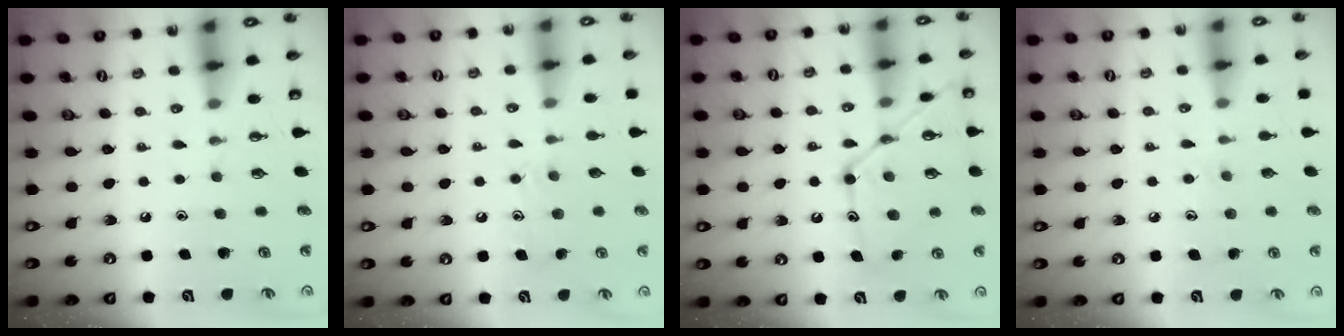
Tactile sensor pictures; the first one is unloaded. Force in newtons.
{"total": 9.7, "press": 9.7, "slide": 0.7}
{"total": 16.3, "press": 16.3, "slide": 1.4}
{"total": 6.4, "press": 6.4, "slide": 0.4}